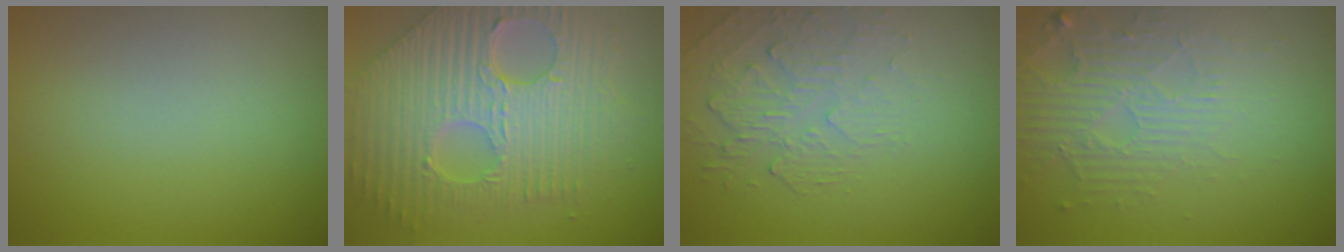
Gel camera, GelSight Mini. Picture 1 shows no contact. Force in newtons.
{"total": 10.6, "press": 7.2, "slide": 7.8}
{"total": 2.2, "press": 1.4, "slide": 1.7}
{"total": 5.3, "press": 3.4, "slide": 4.1}